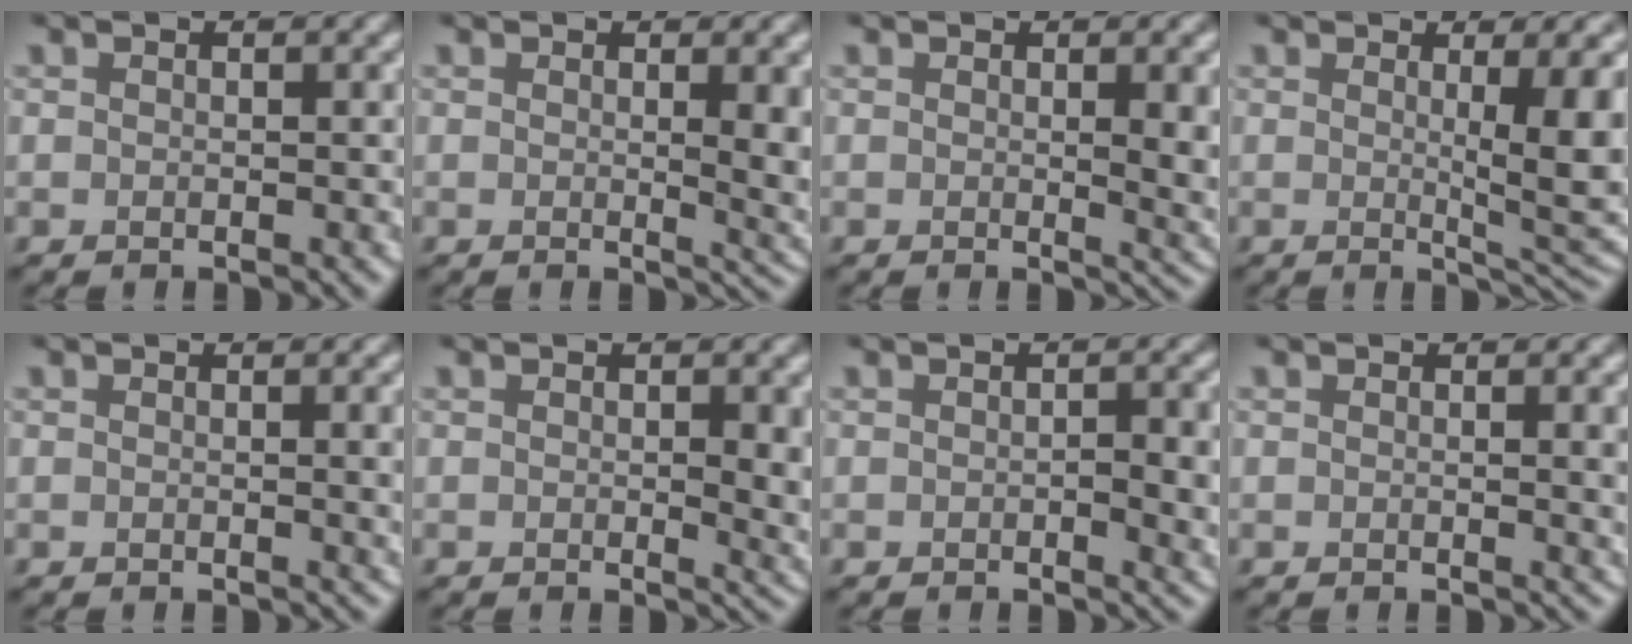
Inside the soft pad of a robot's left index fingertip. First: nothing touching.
{"total": 5.0, "force": [0.5, 1.7, 4.7], "torque": [-0.046, -0.006, 0.009]}
{"total": 4.9, "force": [0.4, 1.6, 4.6], "torque": [-0.047, -0.005, 0.008]}
{"total": 7.4, "force": [0.7, 1.8, 7.1], "torque": [-0.081, -0.010, 0.014]}
{"total": 2.7, "force": [0.3, 0.9, 2.6], "torque": [-0.023, 0.002, 0.002]}
{"total": 3.6, "force": [0.0, 1.0, 3.4], "torque": [-0.045, -0.007, 0.002]}
{"total": 3.7, "force": [-0.3, 1.3, 3.5], "torque": [-0.045, -0.005, -0.004]}
{"total": 3.1, "force": [0.4, 1.0, 2.9], "torque": [-0.025, 0.002, 0.002]}